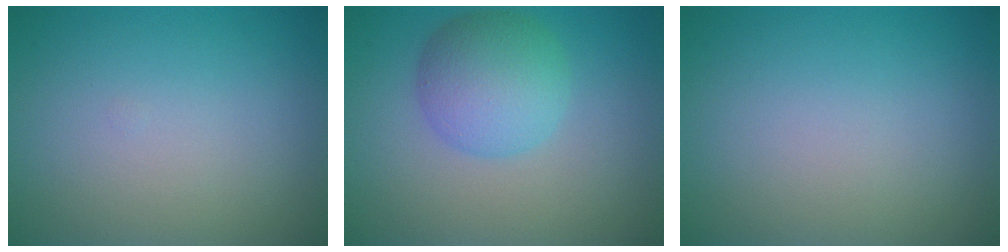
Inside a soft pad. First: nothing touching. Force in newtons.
{"total": 5.1, "press": 5.1, "slide": 0.1}
{"total": 0.0}